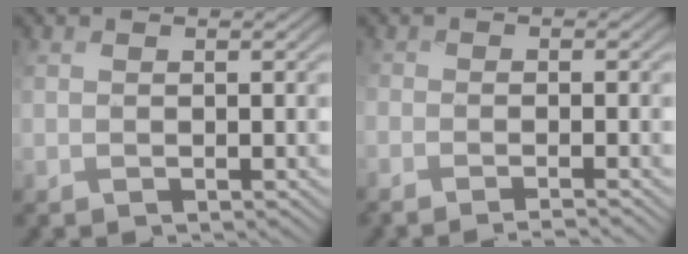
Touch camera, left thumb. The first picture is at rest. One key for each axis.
{"total": 3.3, "fx": -2.5, "fy": 0.8, "fz": 2.1, "tx": -0.027, "ty": -0.006, "tz": -0.032}